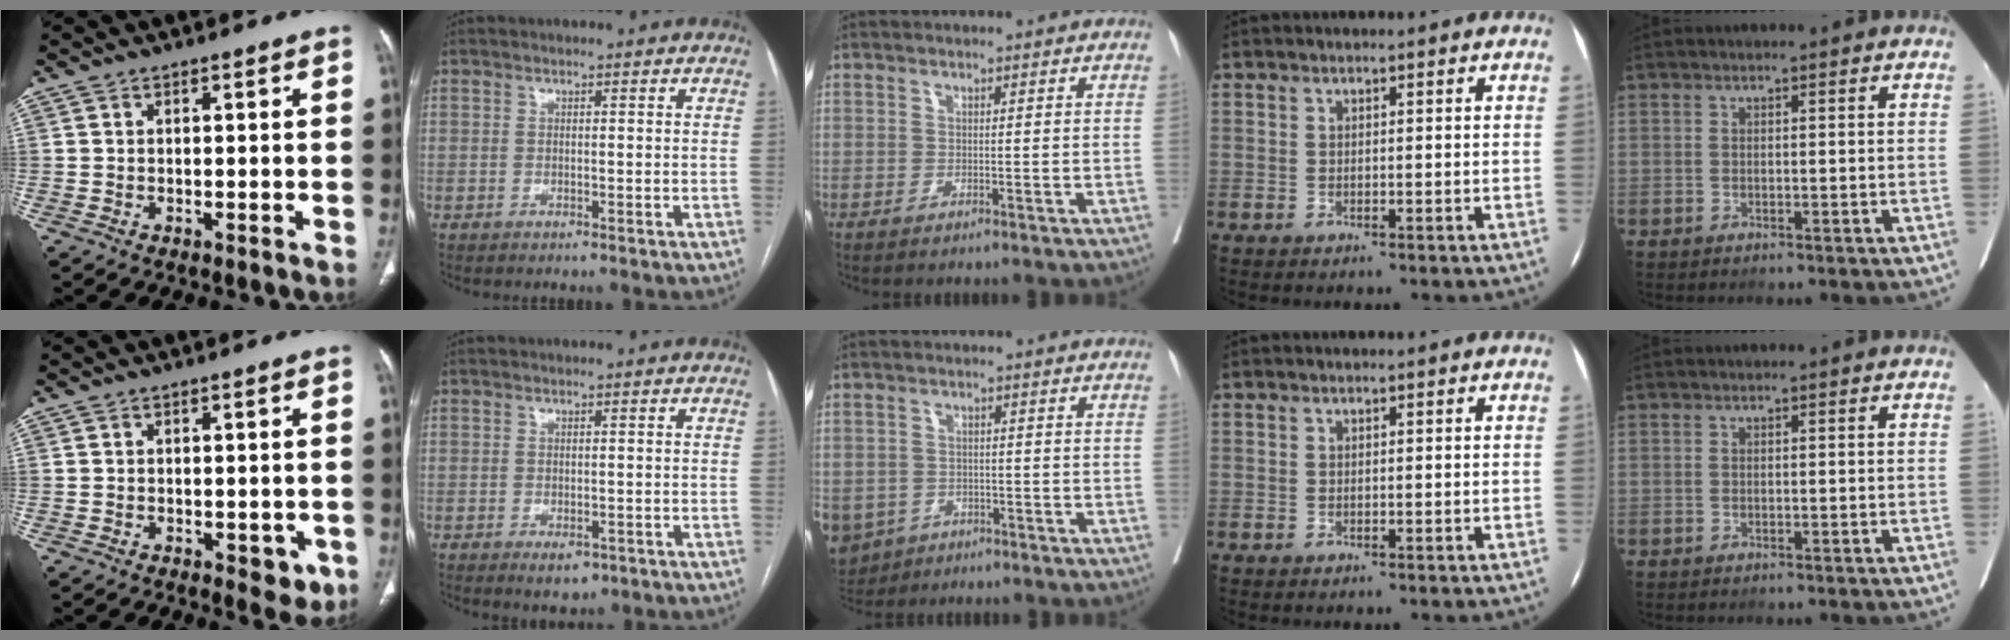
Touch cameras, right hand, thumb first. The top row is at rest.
{"thumb": {"total": 4.5, "force": [-1.5, 2.5, 3.4], "torque": [-0.017, -0.002, -0.013]}, "index": {"total": 2.8, "force": [-1.4, 1.5, 1.9], "torque": [-0.023, -0.002, -0.009]}, "middle": {"total": 9.5, "force": [-4.8, 7.7, 2.7], "torque": [-0.084, -0.003, -0.068]}}